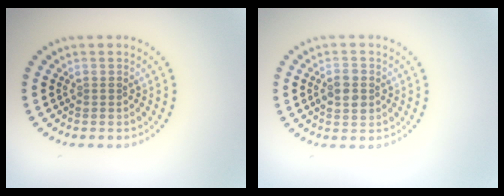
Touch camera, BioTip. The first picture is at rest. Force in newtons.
{"total": 2.7, "press": 2.7, "slide": 0.2}